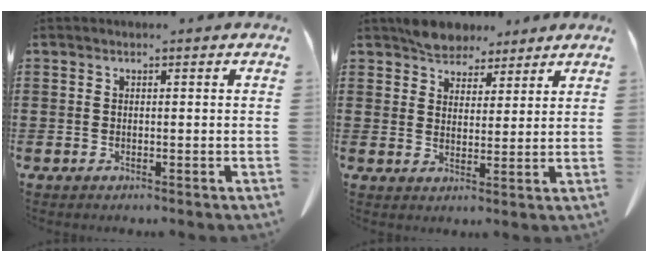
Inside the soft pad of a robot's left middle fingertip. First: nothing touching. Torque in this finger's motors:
{"motor_torque": [0.33, 0.31, 0.08, 0.03]}